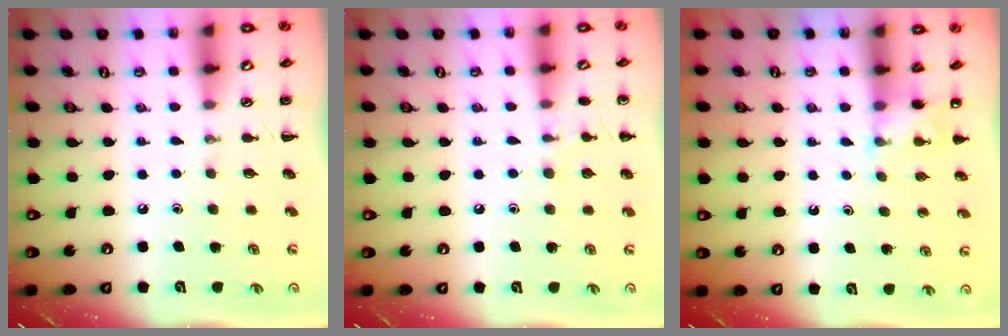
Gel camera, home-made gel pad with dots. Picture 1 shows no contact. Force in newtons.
{"total": 6.1, "press": 5.9, "slide": 1.8}
{"total": 3.7, "press": 3.5, "slide": 1.1}